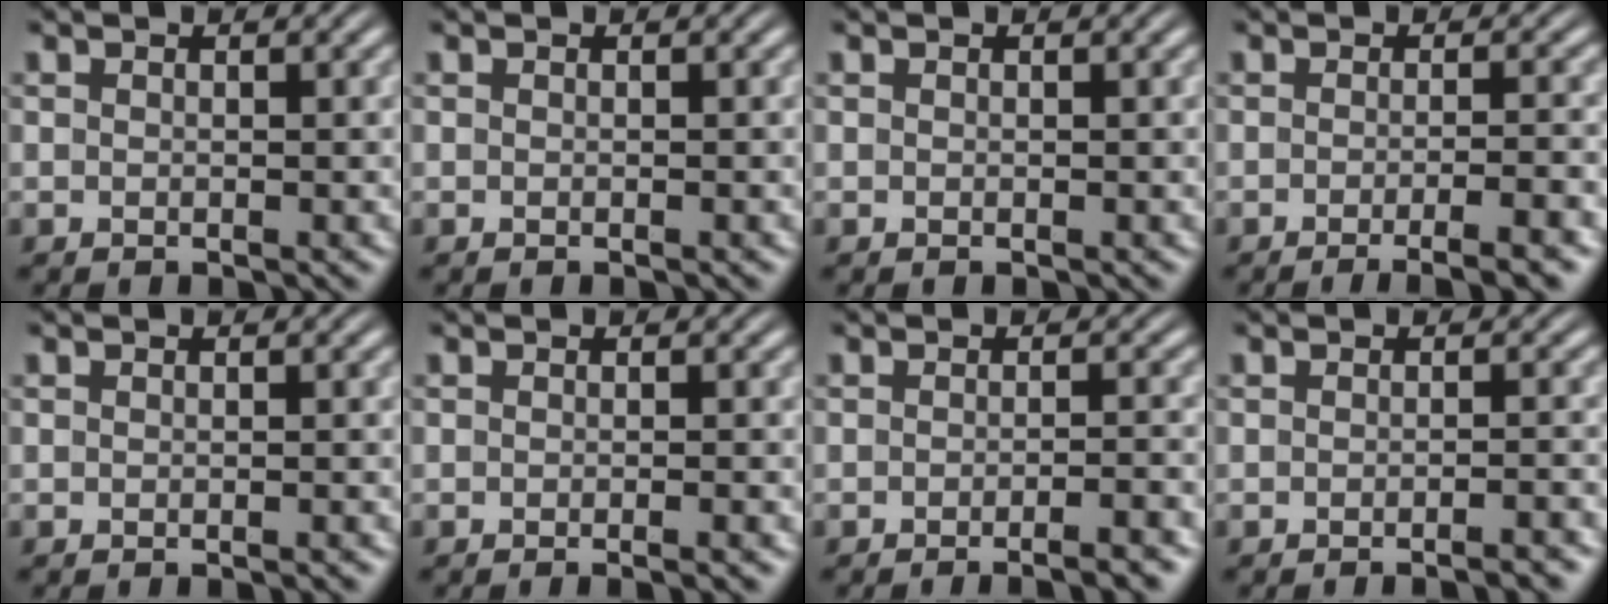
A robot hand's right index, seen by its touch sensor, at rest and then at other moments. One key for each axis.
{"total": 0.0}
{"total": 0.0}
{"total": 4.7, "fx": -3.9, "fy": 0.5, "fz": 2.6, "tx": -0.025, "ty": -0.001, "tz": -0.063}
{"total": 0.6, "fx": -0.5, "fy": -0.2, "fz": 0.1, "tx": -0.002, "ty": 0.004, "tz": -0.009}
{"total": 1.3, "fx": -1.1, "fy": -0.2, "fz": 0.7, "tx": -0.006, "ty": 0.005, "tz": -0.021}
{"total": 3.0, "fx": -2.7, "fy": 0.0, "fz": 1.4, "tx": -0.009, "ty": 0.006, "tz": -0.049}
{"total": 1.8, "fx": -1.7, "fy": -0.2, "fz": 0.6, "tx": -0.006, "ty": 0.005, "tz": -0.031}